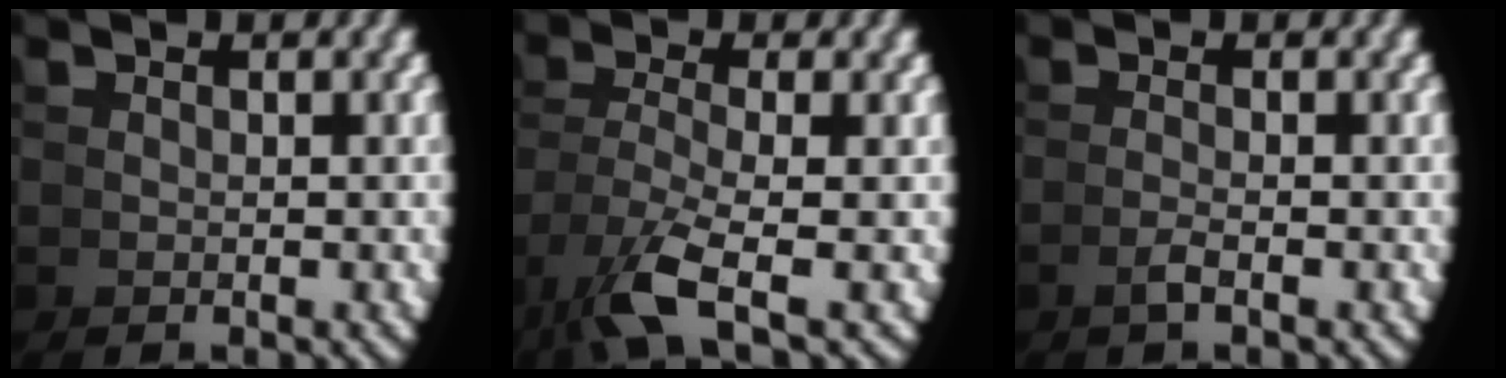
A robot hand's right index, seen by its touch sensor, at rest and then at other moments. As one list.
[{"total": 4.0, "force": [-1.0, 1.1, 3.8], "torque": [-0.083, -0.024, 0.000]}, {"total": 1.3, "force": [-0.5, -1.2, 0.5], "torque": [-0.003, 0.005, -0.009]}]